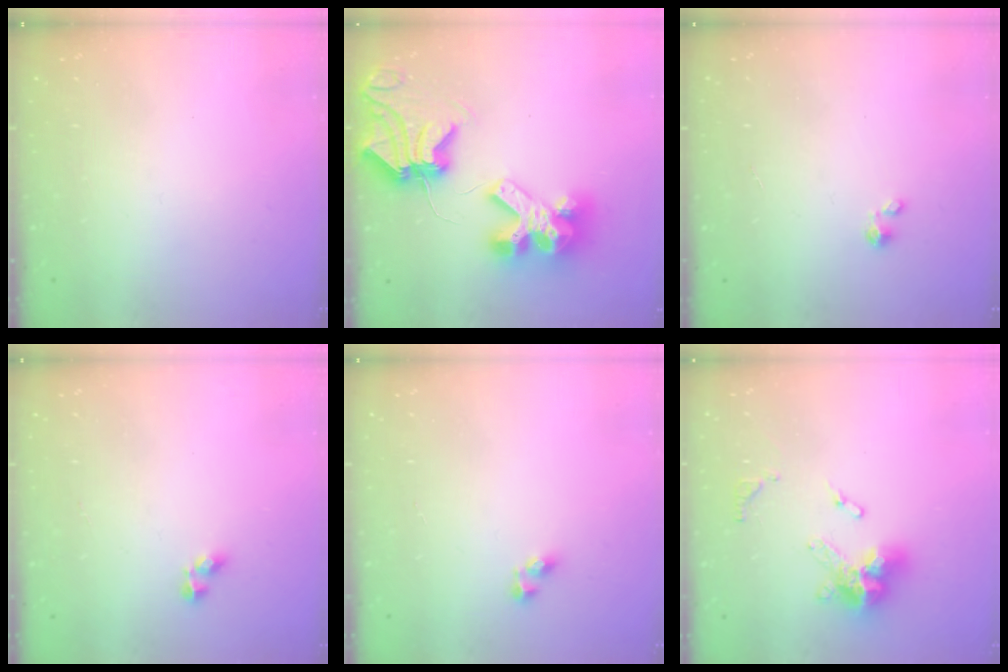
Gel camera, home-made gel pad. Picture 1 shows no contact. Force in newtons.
{"total": 15.4, "press": 15.3, "slide": 2.1}
{"total": 0.0}
{"total": 3.7, "press": 3.7, "slide": 0.6}
{"total": 4.4, "press": 4.4, "slide": 0.1}
{"total": 12.8, "press": 12.7, "slide": 1.4}